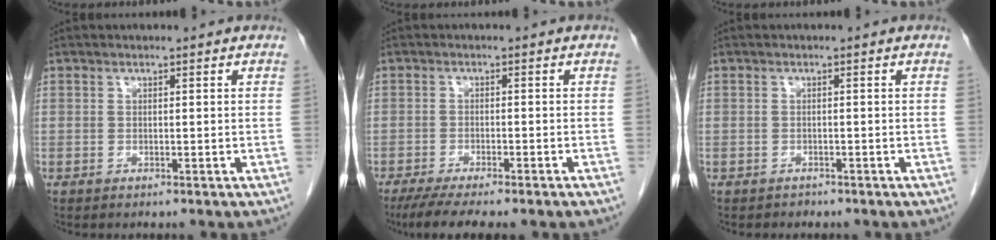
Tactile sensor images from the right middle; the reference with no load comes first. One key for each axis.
{"total": 8.0, "fx": -6.4, "fy": 0.9, "fz": 4.8, "tx": -0.069, "ty": -0.014, "tz": -0.094}
{"total": 0.8, "fx": -0.7, "fy": 0.5, "fz": -0.1, "tx": -0.007, "ty": 0.001, "tz": -0.012}